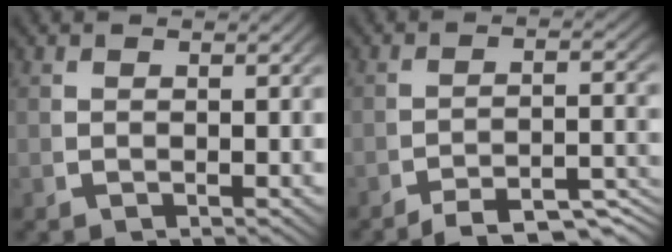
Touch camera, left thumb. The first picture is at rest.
{"total": 7.6, "force": [-6.3, 2.4, 3.5], "torque": [-0.048, -0.017, -0.093]}